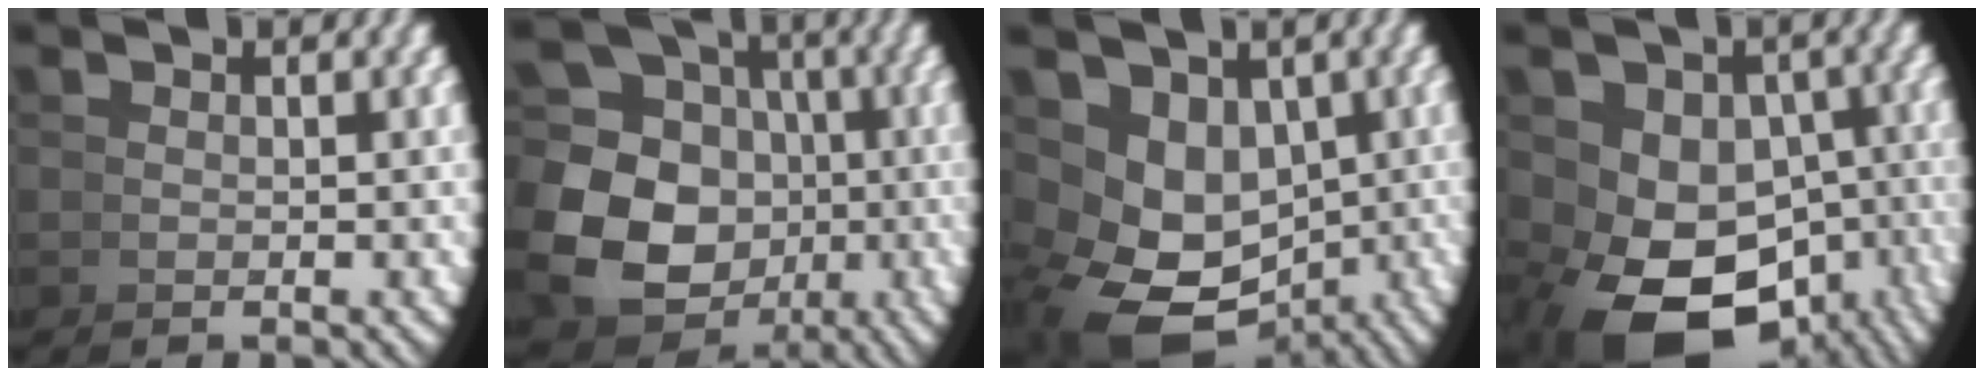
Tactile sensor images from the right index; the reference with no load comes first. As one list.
[{"total": 14.5, "force": [-0.9, 12.6, 7.1], "torque": [-0.150, -0.054, -0.006]}, {"total": 8.8, "force": [-2.3, 6.7, 5.1], "torque": [-0.125, -0.046, -0.014]}, {"total": 12.7, "force": [-5.6, 8.4, 7.6], "torque": [-0.164, -0.076, -0.051]}]